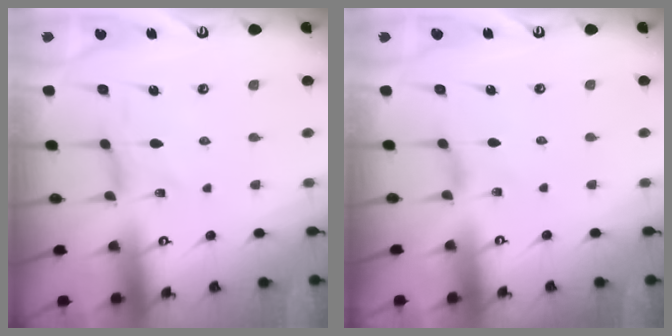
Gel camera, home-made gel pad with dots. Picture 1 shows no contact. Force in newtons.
{"total": 0.7, "press": 0.6, "slide": 0.3}